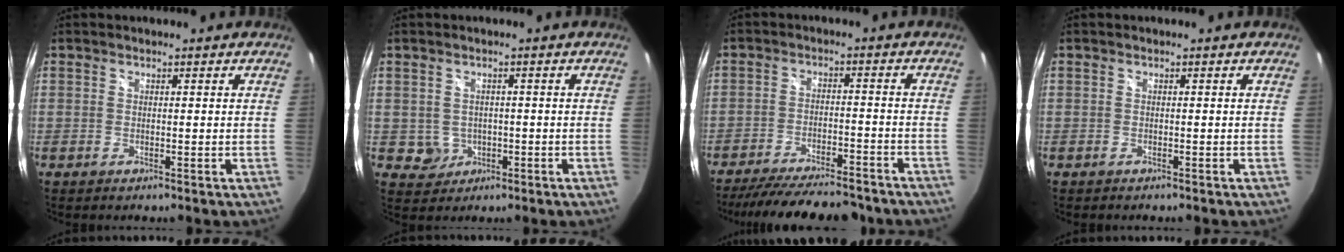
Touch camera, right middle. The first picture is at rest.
{"total": 3.6, "force": [-0.5, 3.5, 0.8], "torque": [-0.022, 0.005, 0.001]}
{"total": 20.6, "force": [-17.8, 5.4, 8.9], "torque": [-0.174, -0.009, -0.241]}
{"total": 0.5, "force": [-0.4, 0.2, 0.2], "torque": [-0.005, 0.000, -0.007]}